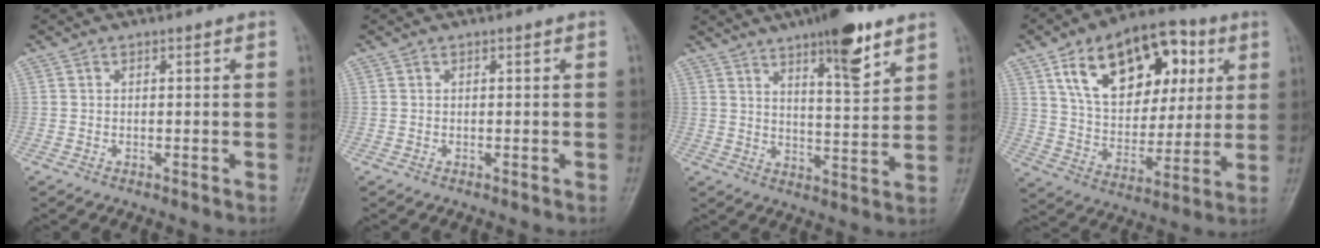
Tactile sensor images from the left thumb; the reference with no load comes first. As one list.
[{"total": 0.0}, {"total": 12.0, "force": [7.6, 3.0, 8.8], "torque": [-0.114, -0.043, 0.115]}, {"total": 22.4, "force": [8.8, 13.6, 15.5], "torque": [-0.200, -0.014, 0.143]}]